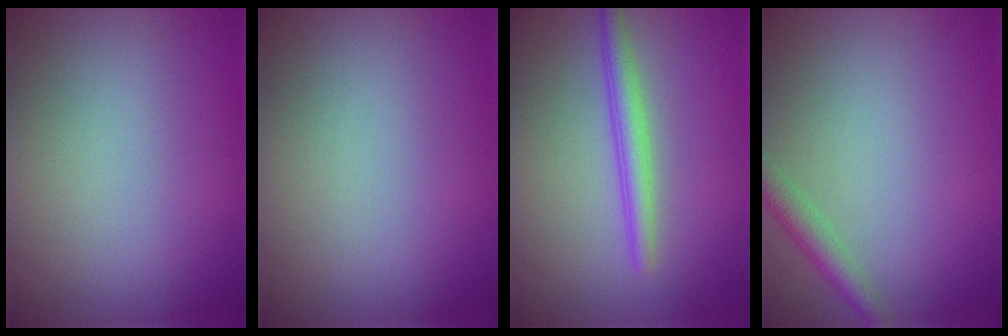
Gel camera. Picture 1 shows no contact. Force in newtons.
{"total": 0.0}
{"total": 2.6, "press": 2.6, "slide": 0.2}
{"total": 2.4, "press": 2.4, "slide": 0.1}